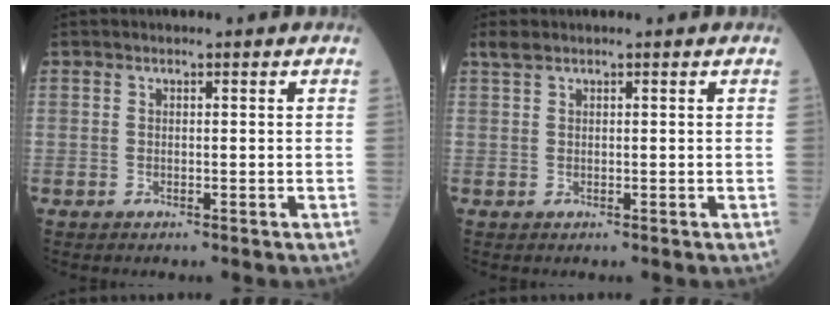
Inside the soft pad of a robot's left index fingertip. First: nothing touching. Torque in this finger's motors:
{"motor_torque": [0.36, -0.21, 0.01, 0.00]}